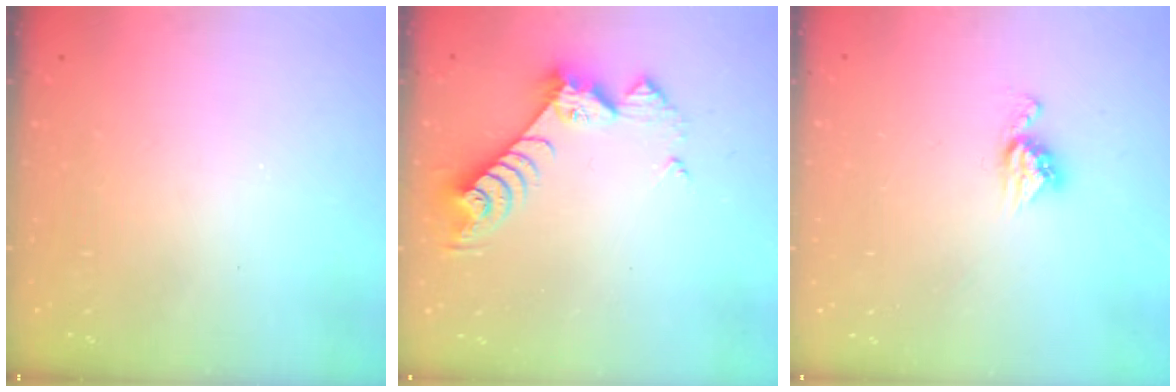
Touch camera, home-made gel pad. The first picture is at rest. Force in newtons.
{"total": 9.6, "press": 9.5, "slide": 0.7}
{"total": 7.1, "press": 7.1, "slide": 0.3}